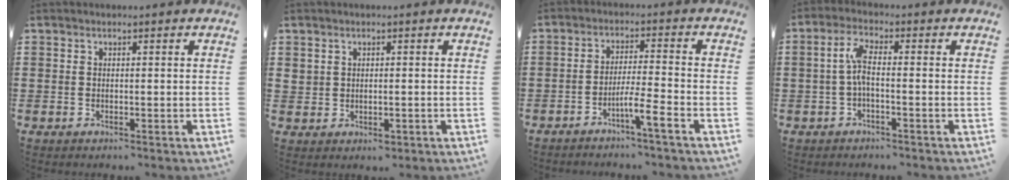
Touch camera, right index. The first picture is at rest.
{"total": 1.4, "force": [0.4, 1.1, 0.7], "torque": [-0.017, 0.003, 0.006]}
{"total": 4.8, "force": [-3.2, -0.3, 3.5], "torque": [-0.068, -0.006, -0.062]}
{"total": 4.2, "force": [-0.5, 1.1, 4.0], "torque": [-0.091, 0.000, -0.016]}